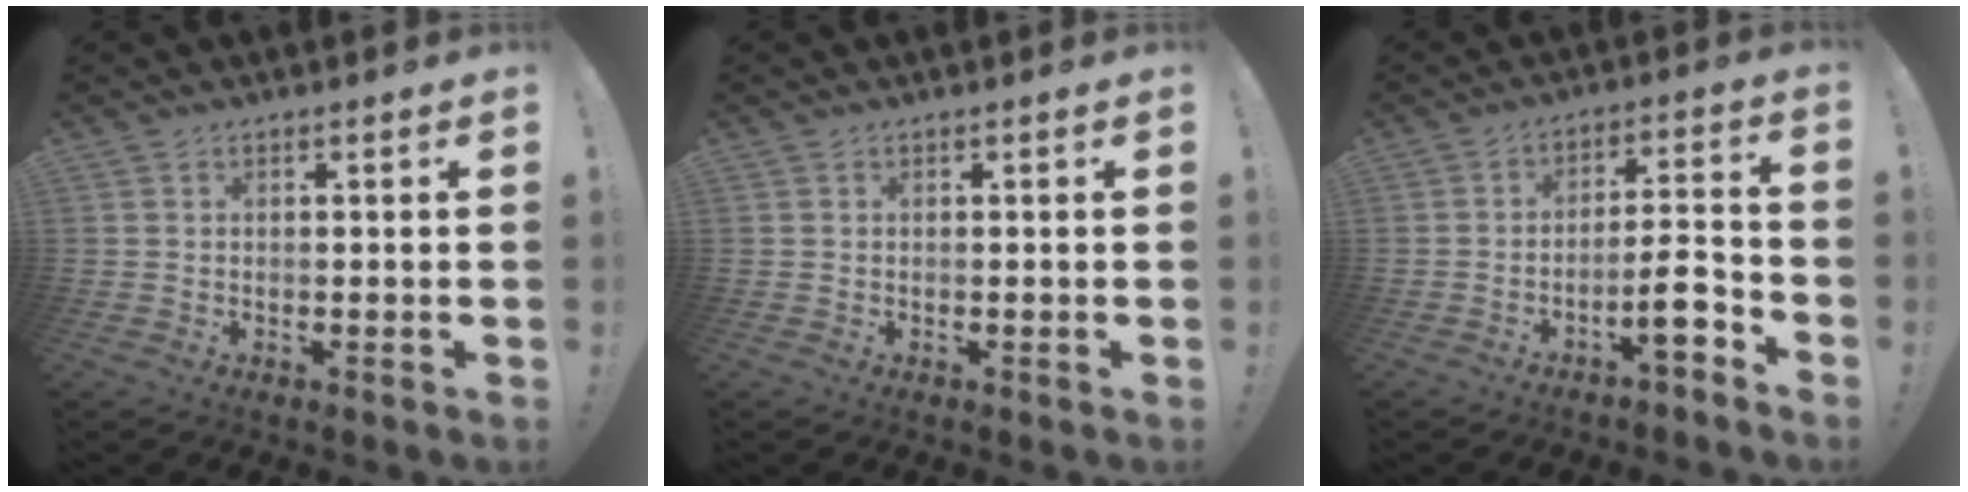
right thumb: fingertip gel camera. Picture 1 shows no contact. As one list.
[{"total": 0.0}, {"total": 9.3, "force": [-5.3, 2.1, 7.3], "torque": [-0.109, 0.028, -0.089]}]